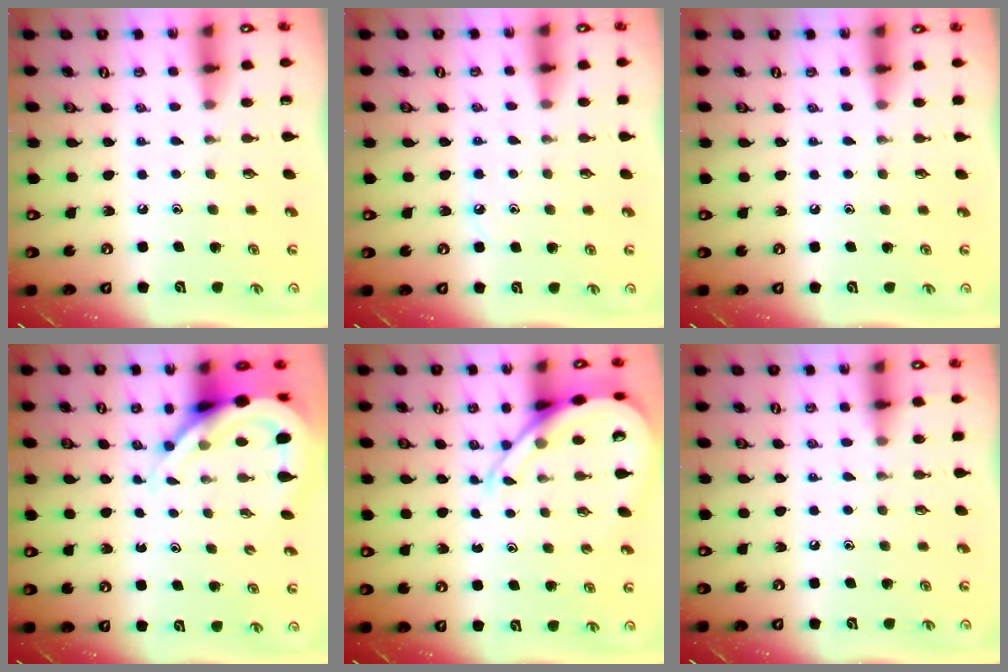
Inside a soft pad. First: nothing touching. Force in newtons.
{"total": 3.9, "press": 3.9, "slide": 0.6}
{"total": 1.9, "press": 1.9, "slide": 0.1}
{"total": 8.5, "press": 8.4, "slide": 1.1}
{"total": 9.9, "press": 9.8, "slide": 1.0}
{"total": 3.5, "press": 3.4, "slide": 0.7}